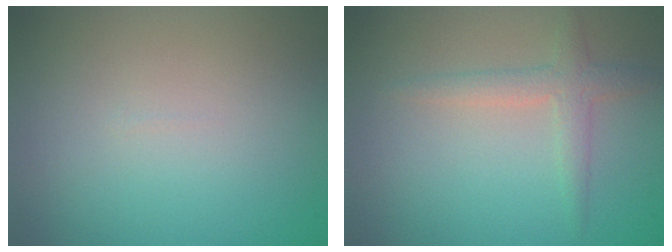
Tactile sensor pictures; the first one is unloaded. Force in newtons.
{"total": 2.3, "press": 2.3, "slide": 0.1}